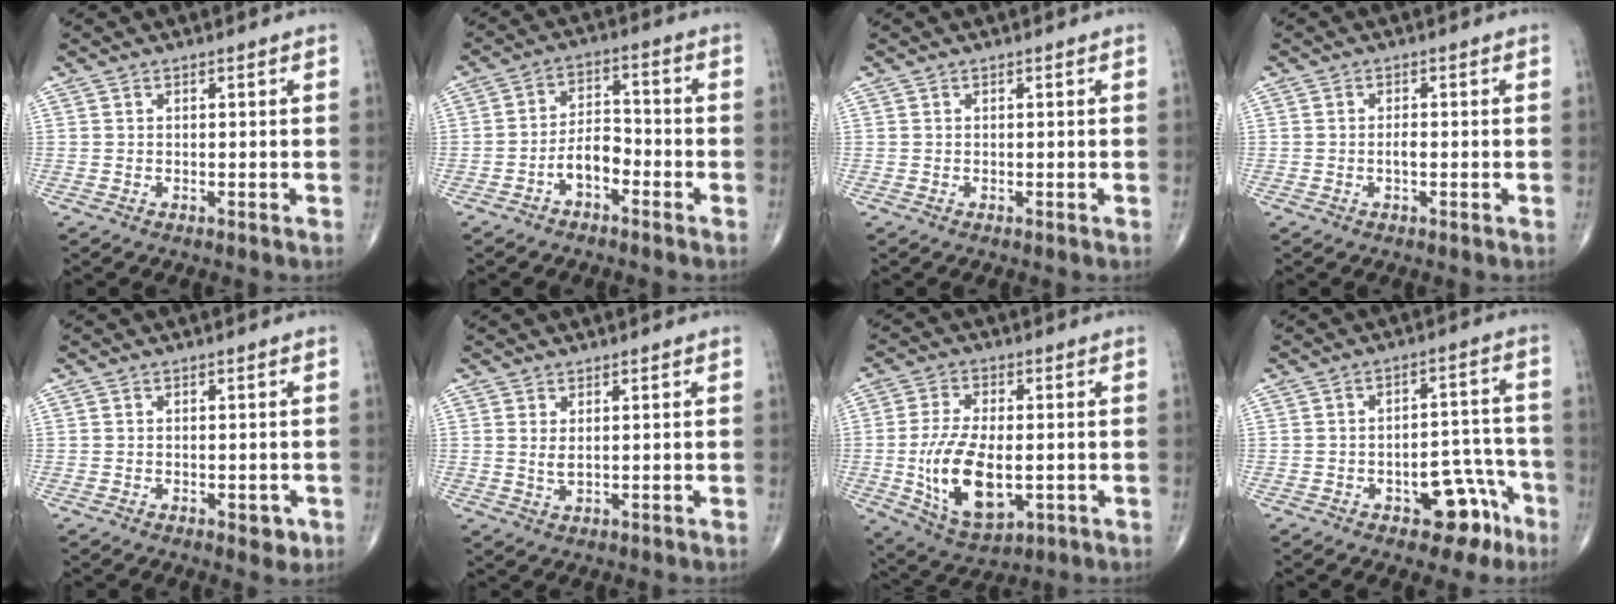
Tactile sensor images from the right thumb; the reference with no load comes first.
{"total": 5.9, "force": [-3.0, 3.2, 4.0], "torque": [-0.056, 0.036, -0.059]}
{"total": 0.0}
{"total": 1.4, "force": [-0.4, 0.6, 1.2], "torque": [-0.021, 0.001, -0.008]}
{"total": 3.4, "force": [-1.2, 1.8, 2.6], "torque": [-0.017, -0.001, -0.012]}
{"total": 1.8, "force": [0.5, 0.7, 1.6], "torque": [-0.033, -0.006, 0.015]}
{"total": 14.6, "force": [-2.2, 7.5, 12.4], "torque": [-0.233, -0.011, -0.025]}
{"total": 9.7, "force": [-5.2, 5.3, 6.2], "torque": [-0.045, 0.050, -0.065]}